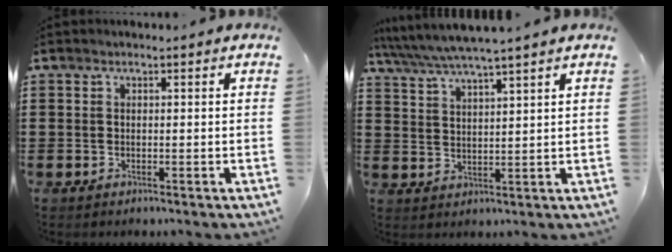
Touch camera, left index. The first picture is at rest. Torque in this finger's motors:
{"motor_torque": [1.08, -1.06, 0.71, 0.21]}